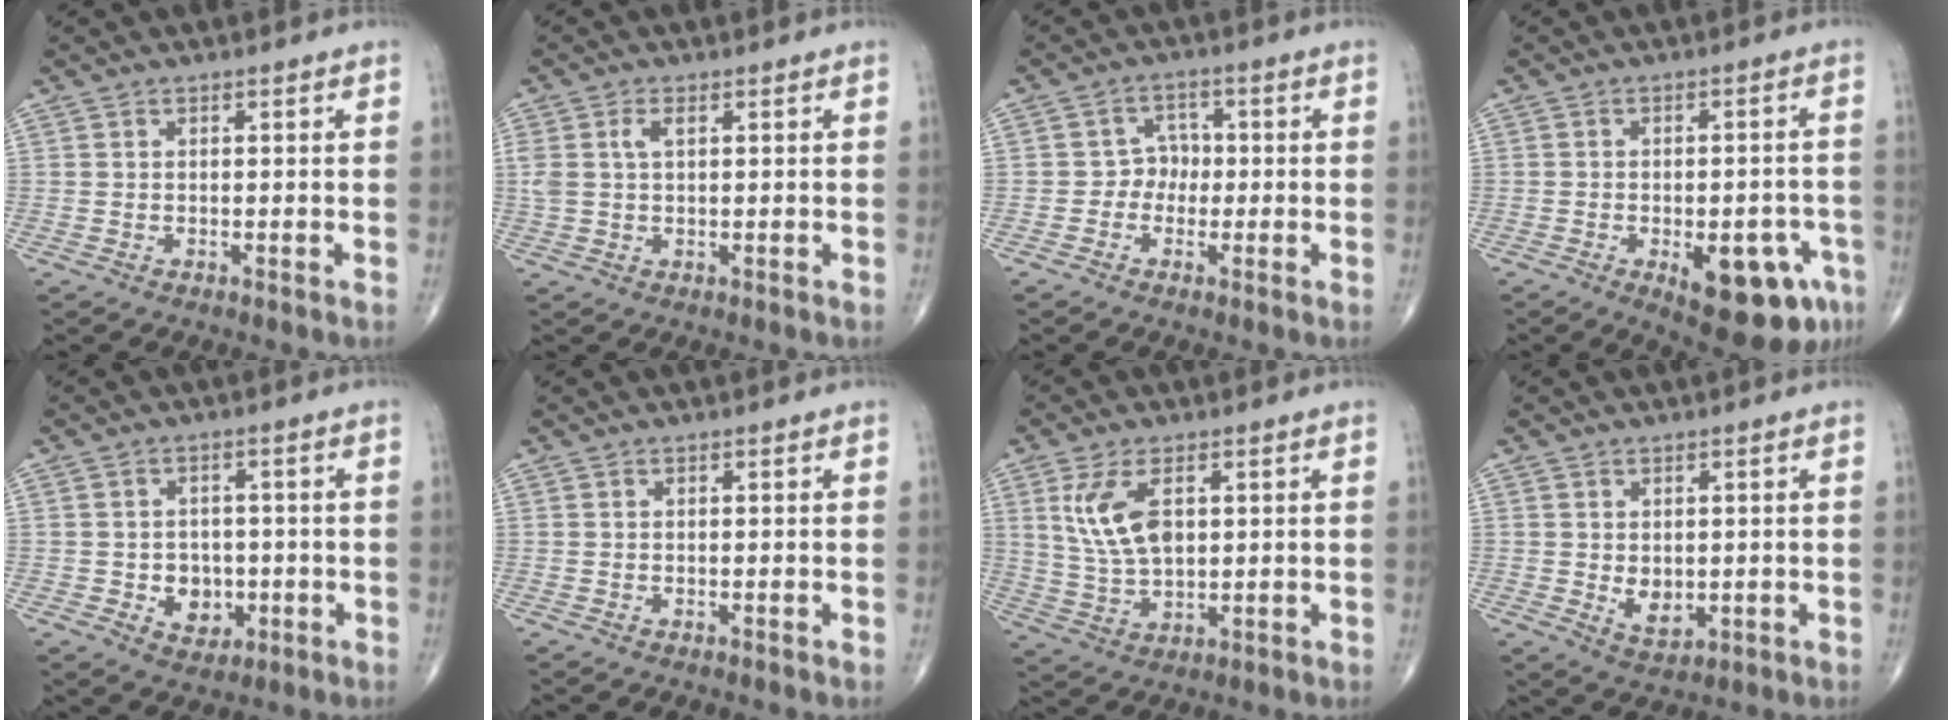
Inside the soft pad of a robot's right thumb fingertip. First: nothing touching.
{"total": 3.7, "force": [1.2, 1.9, 2.9], "torque": [-0.074, 0.012, 0.026]}
{"total": 4.0, "force": [-0.7, 3.5, 1.7], "torque": [0.005, 0.013, -0.024]}
{"total": 14.2, "force": [-6.1, 6.0, 11.3], "torque": [-0.114, 0.019, -0.066]}
{"total": 6.0, "force": [-1.3, 4.9, 3.2], "torque": [-0.017, 0.008, -0.011]}
{"total": 0.0}
{"total": 9.6, "force": [2.8, 5.1, 7.7], "torque": [-0.149, -0.008, 0.063]}
{"total": 4.6, "force": [-0.1, 3.2, 3.3], "torque": [-0.039, -0.011, 0.011]}